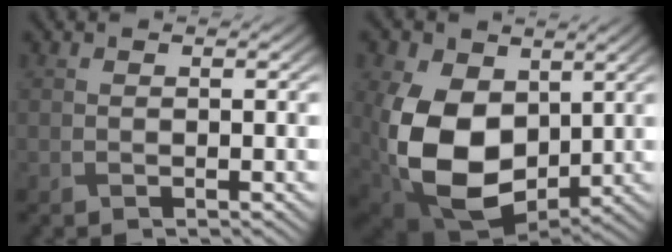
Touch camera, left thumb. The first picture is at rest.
{"total": 16.2, "force": [0.2, 11.4, 11.5], "torque": [-0.265, -0.035, 0.016]}